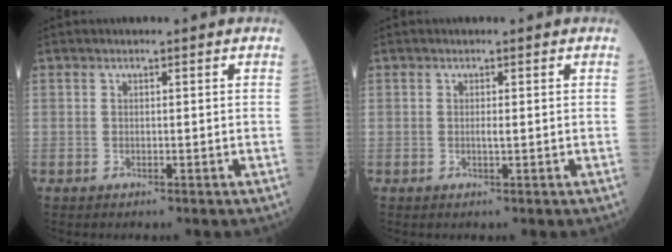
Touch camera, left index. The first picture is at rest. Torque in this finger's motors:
{"motor_torque": [0.10, 0.04, 0.00, 0.00]}